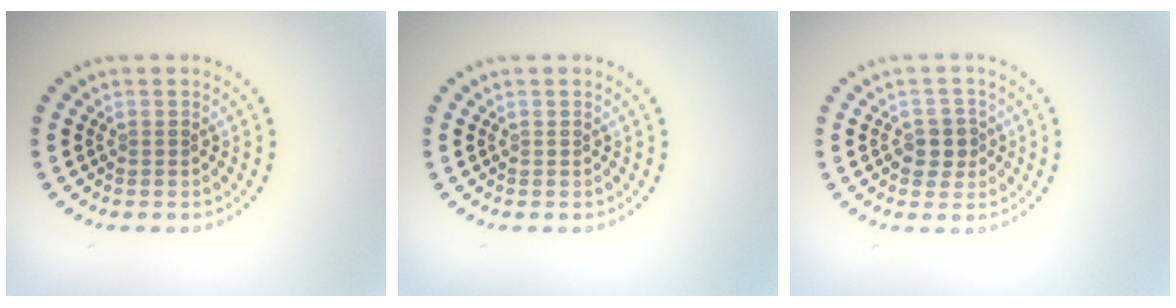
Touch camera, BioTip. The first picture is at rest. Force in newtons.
{"total": 0.0}
{"total": 2.3, "press": 2.2, "slide": 0.7}